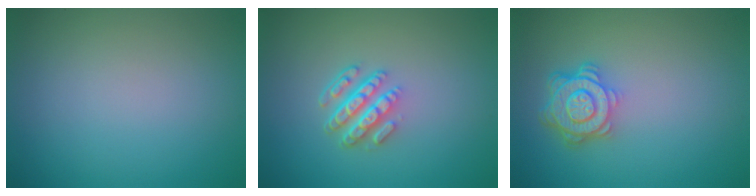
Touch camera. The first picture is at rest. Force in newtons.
{"total": 4.3, "press": 3.1, "slide": 2.9}
{"total": 4.8, "press": 3.6, "slide": 3.1}